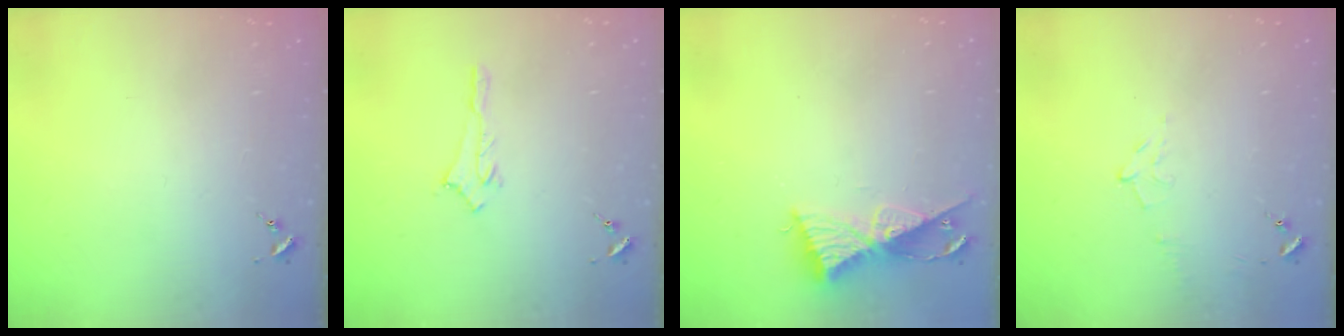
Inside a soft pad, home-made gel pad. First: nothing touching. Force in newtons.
{"total": 2.6, "press": 2.6, "slide": 0.4}
{"total": 9.9, "press": 9.9, "slide": 0.6}
{"total": 5.7, "press": 5.7, "slide": 0.8}